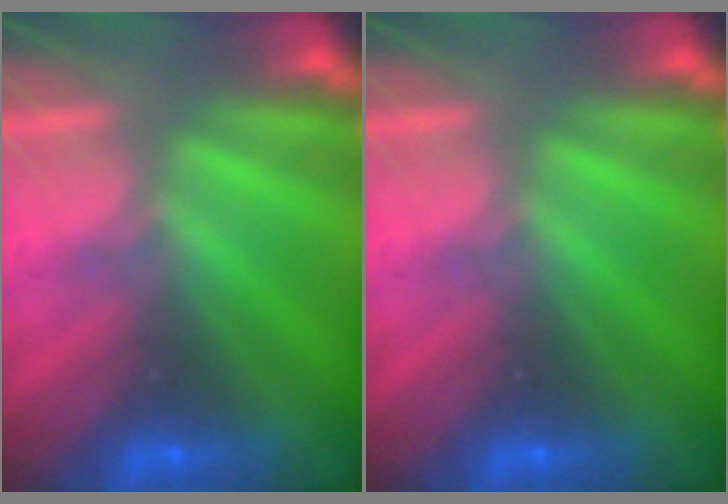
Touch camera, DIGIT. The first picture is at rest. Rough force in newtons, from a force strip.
{"total": 0.0}